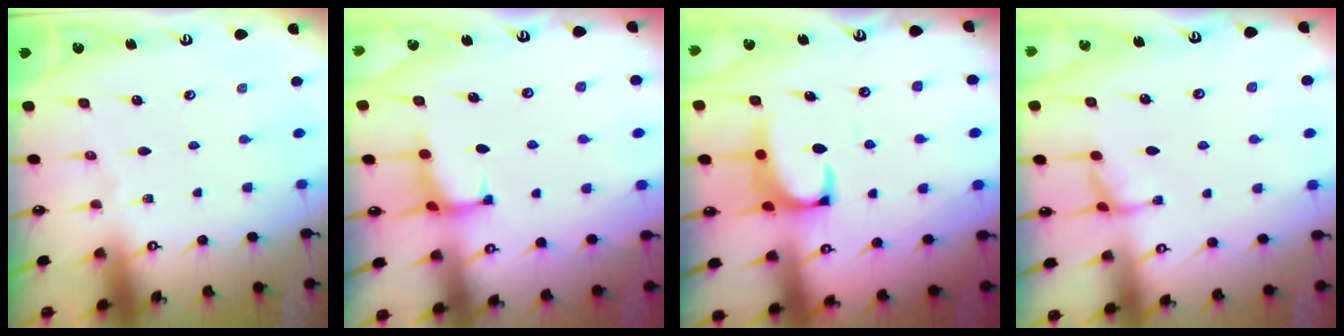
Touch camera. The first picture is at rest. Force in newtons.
{"total": 2.2, "press": 2.2, "slide": 0.5}
{"total": 2.4, "press": 2.2, "slide": 0.9}
{"total": 1.8, "press": 1.7, "slide": 0.5}